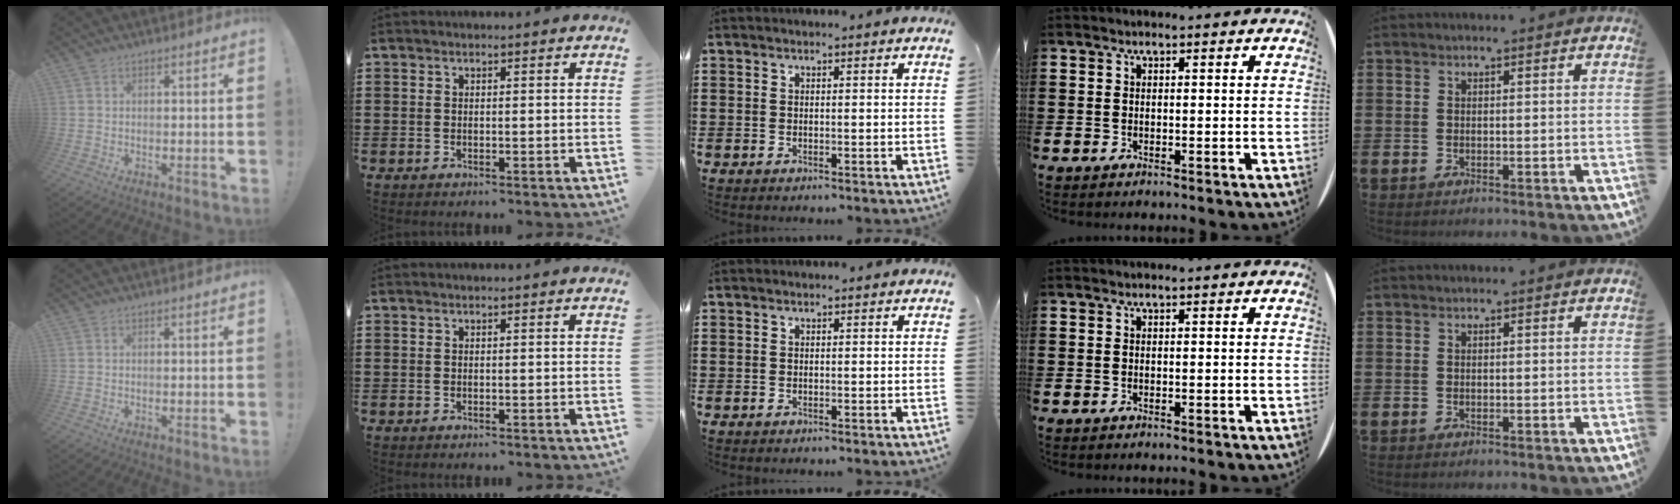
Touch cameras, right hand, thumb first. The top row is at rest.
{}